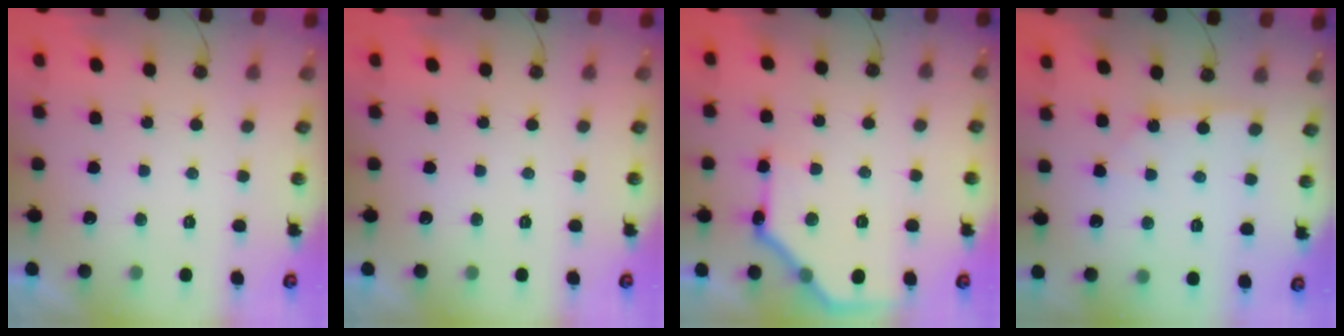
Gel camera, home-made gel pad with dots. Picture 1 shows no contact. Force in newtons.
{"total": 0.0}
{"total": 16.2, "press": 16.2, "slide": 0.2}
{"total": 2.3, "press": 2.3, "slide": 0.2}